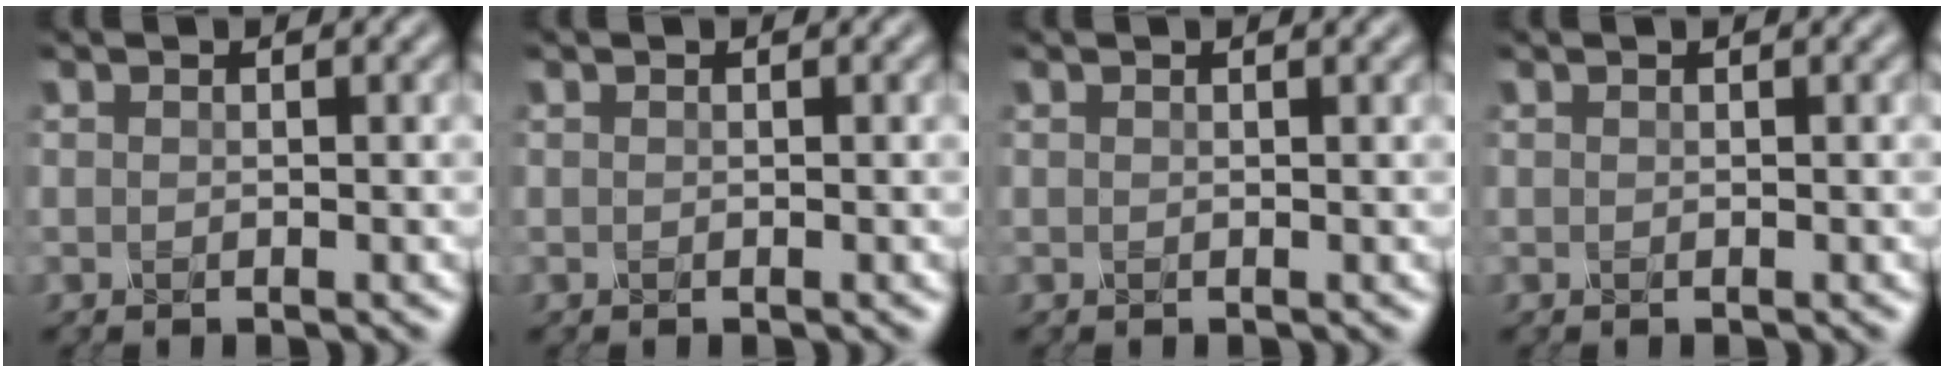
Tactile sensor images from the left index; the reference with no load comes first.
{"total": 0.0}
{"total": 0.7, "force": [0.5, 0.1, 0.4], "torque": [-0.007, 0.000, 0.004]}
{"total": 0.0}